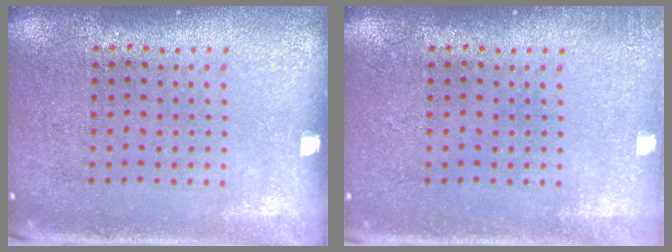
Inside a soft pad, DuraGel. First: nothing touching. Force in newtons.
{"total": 0.9, "press": 0.9, "slide": 0.2}